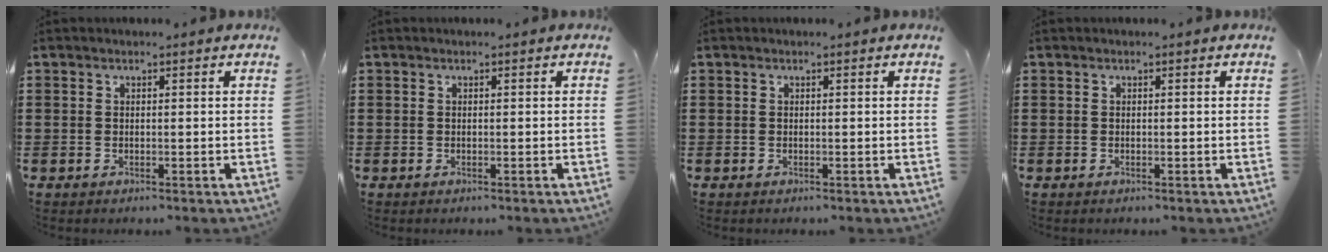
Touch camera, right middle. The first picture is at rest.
{"total": 0.0}
{"total": 0.0}
{"total": 0.0}